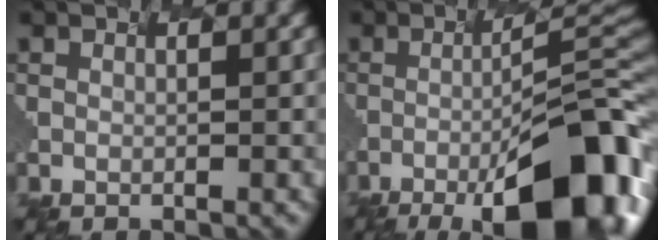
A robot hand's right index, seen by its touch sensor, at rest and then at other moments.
{"total": 13.6, "force": [-5.4, 3.3, 12.1], "torque": [-0.139, -0.005, -0.054]}